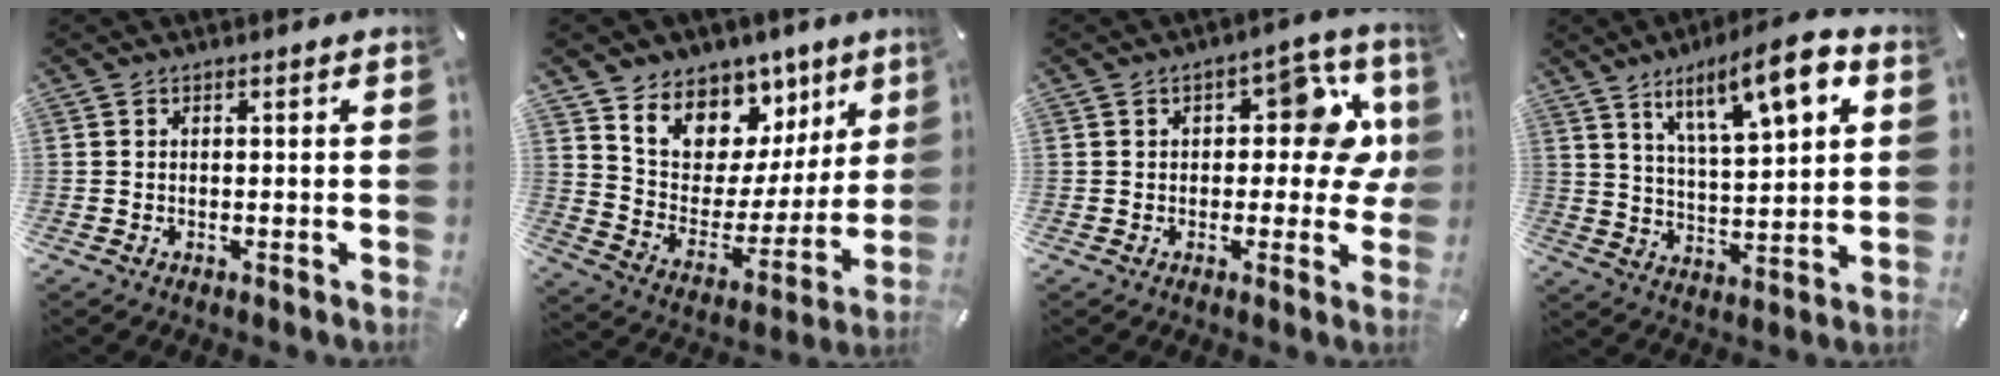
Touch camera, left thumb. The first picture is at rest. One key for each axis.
{"total": 10.0, "fx": 7.1, "fy": 7.1, "fz": 0.3, "tx": -0.008, "ty": -0.093, "tz": 0.129}
{"total": 12.6, "fx": 2.7, "fy": 6.9, "fz": 10.2, "tx": -0.119, "ty": -0.013, "tz": 0.041}
{"total": 14.6, "fx": 8.7, "fy": 4.4, "fz": 10.9, "tx": -0.171, "ty": -0.036, "tz": 0.140}